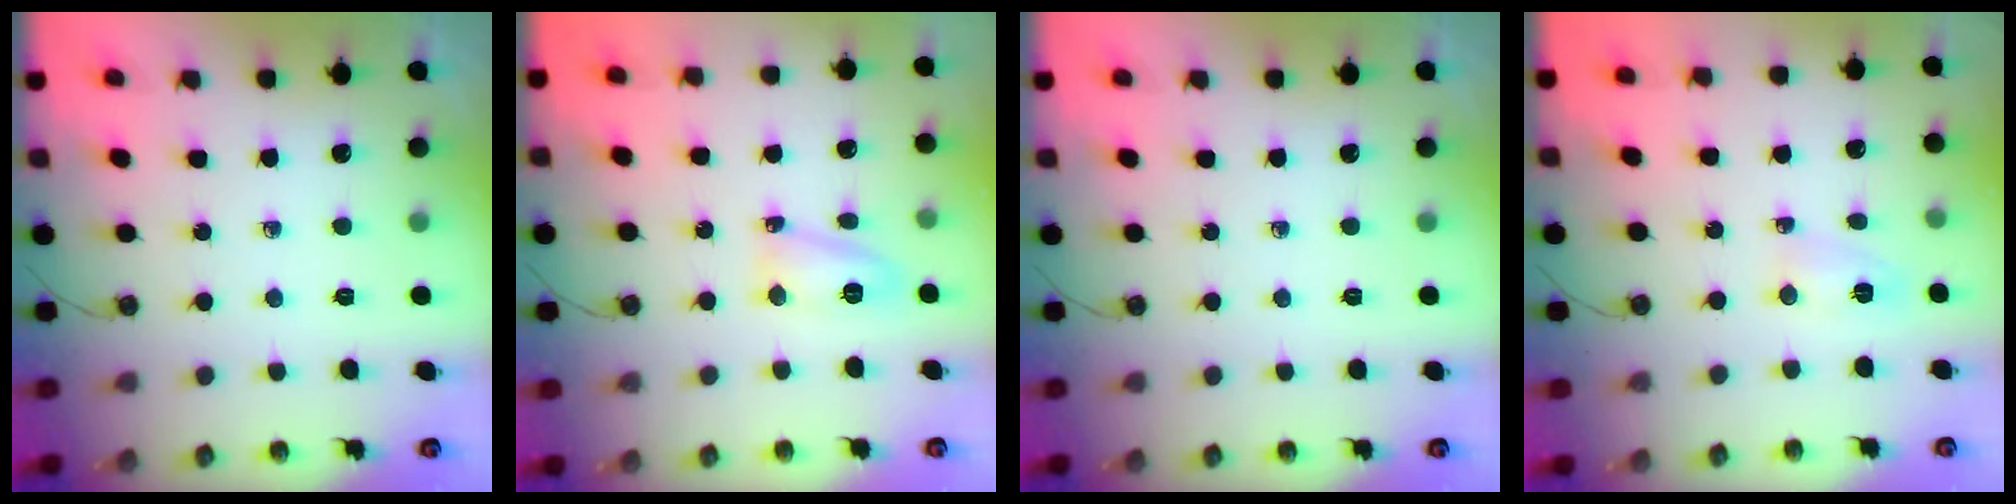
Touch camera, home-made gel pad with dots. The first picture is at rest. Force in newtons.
{"total": 7.2, "press": 7.0, "slide": 1.7}
{"total": 0.0}
{"total": 9.2, "press": 3.8, "slide": 8.3}